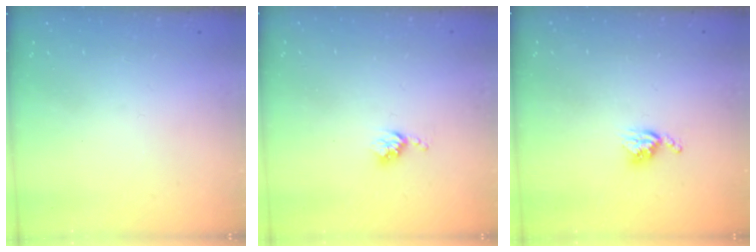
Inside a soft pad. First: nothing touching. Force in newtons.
{"total": 4.2, "press": 4.2, "slide": 0.5}
{"total": 4.4, "press": 4.3, "slide": 0.5}